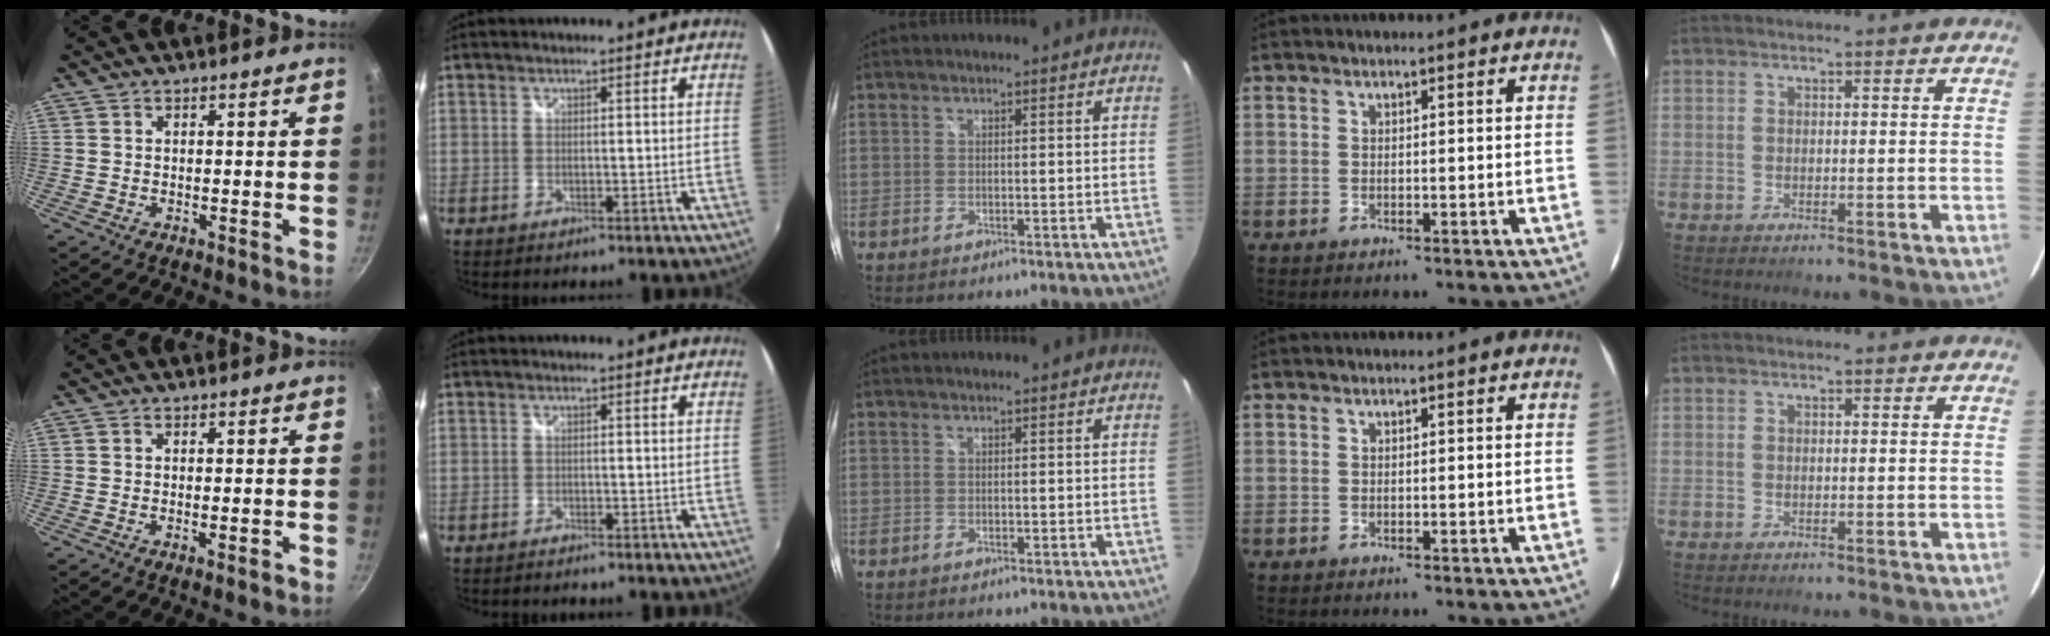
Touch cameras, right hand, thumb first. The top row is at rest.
{"thumb": {"total": 2.1, "force": [-1.1, 0.5, 1.7], "torque": [-0.030, 0.009, -0.019]}, "index": {"total": 1.4, "force": [-1.3, 0.3, 0.5], "torque": [-0.016, -0.005, -0.024]}}